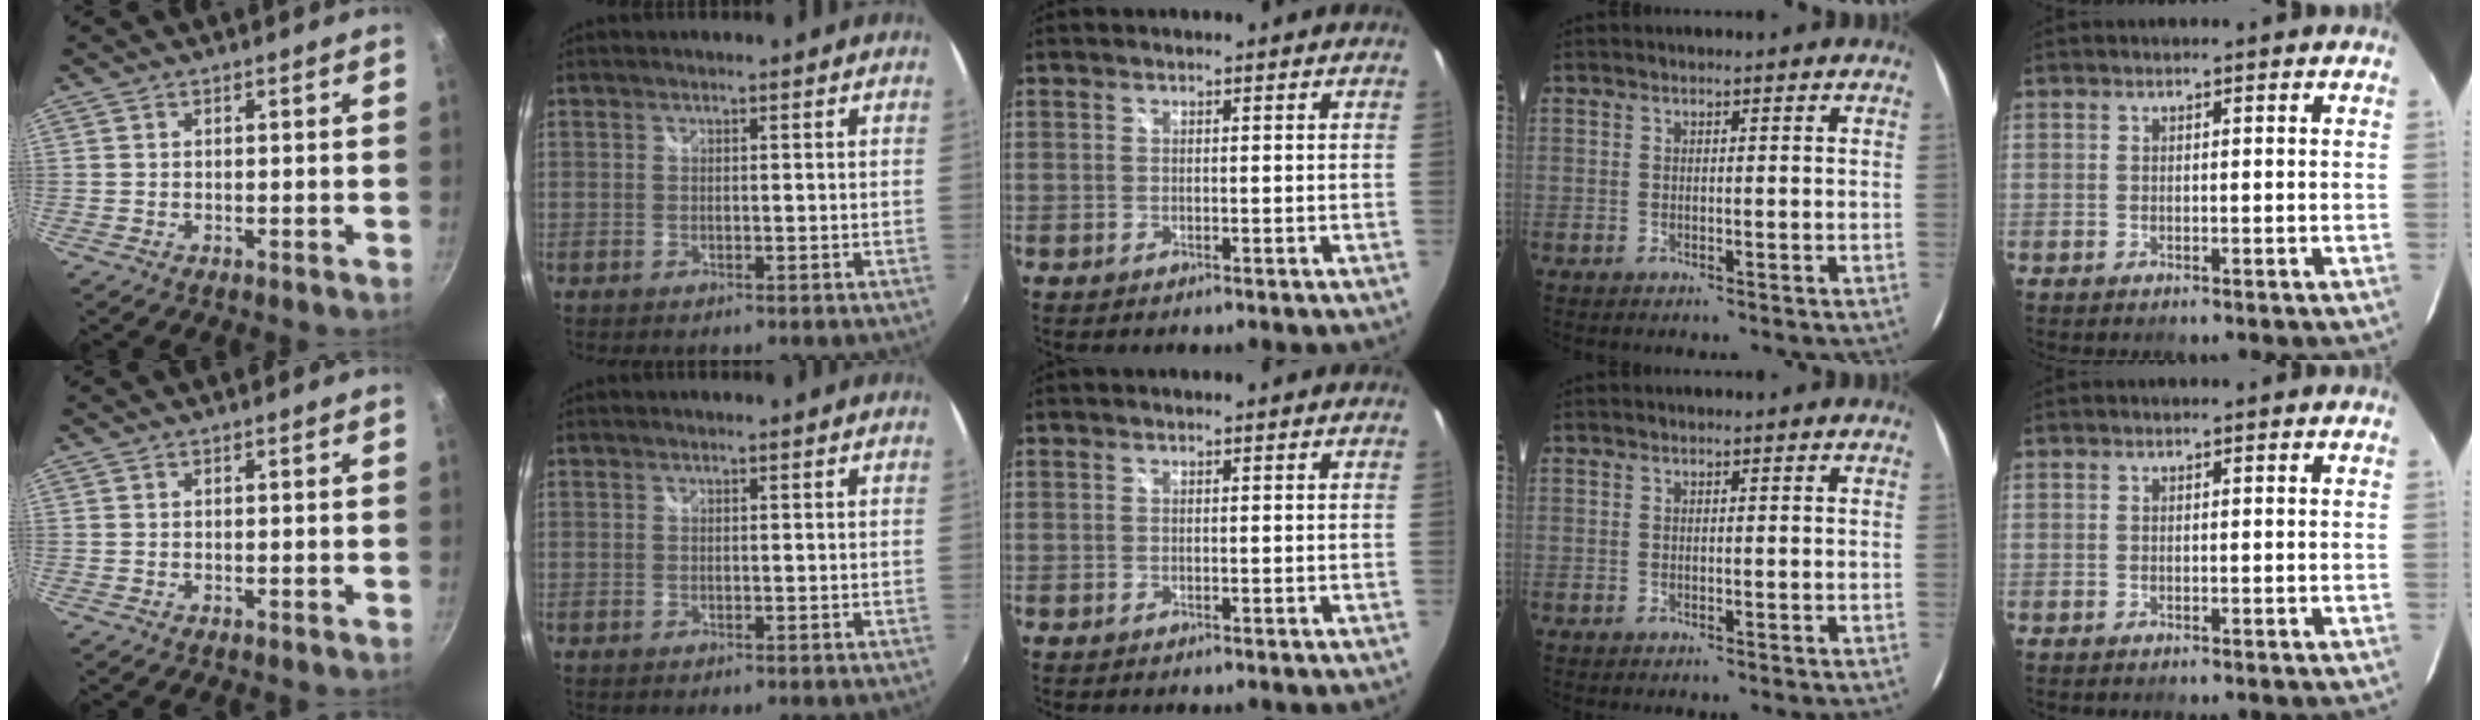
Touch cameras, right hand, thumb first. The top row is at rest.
{}